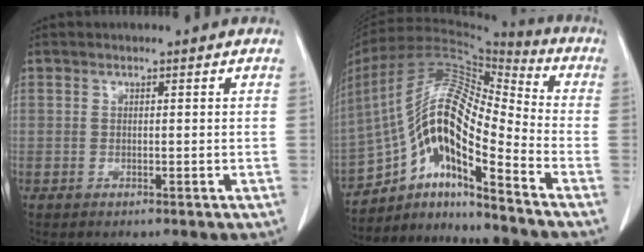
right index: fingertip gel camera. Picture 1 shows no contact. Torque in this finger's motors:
{"motor_torque": [2.13, -0.01, 0.60, 0.21]}